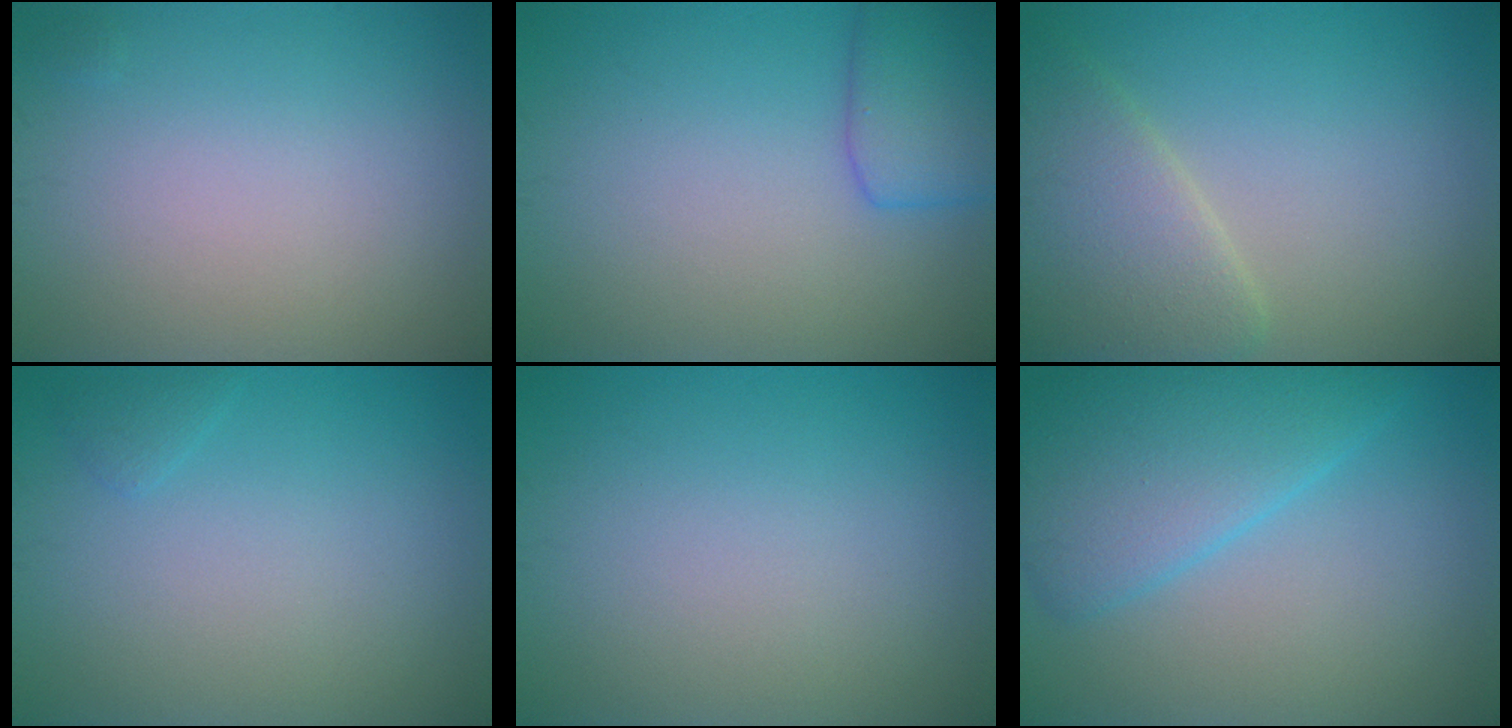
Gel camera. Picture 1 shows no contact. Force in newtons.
{"total": 3.8, "press": 3.8, "slide": 0.2}
{"total": 5.2, "press": 5.2, "slide": 0.3}
{"total": 0.7, "press": 0.7, "slide": 0.1}
{"total": 0.0}
{"total": 5.9, "press": 5.9, "slide": 0.2}